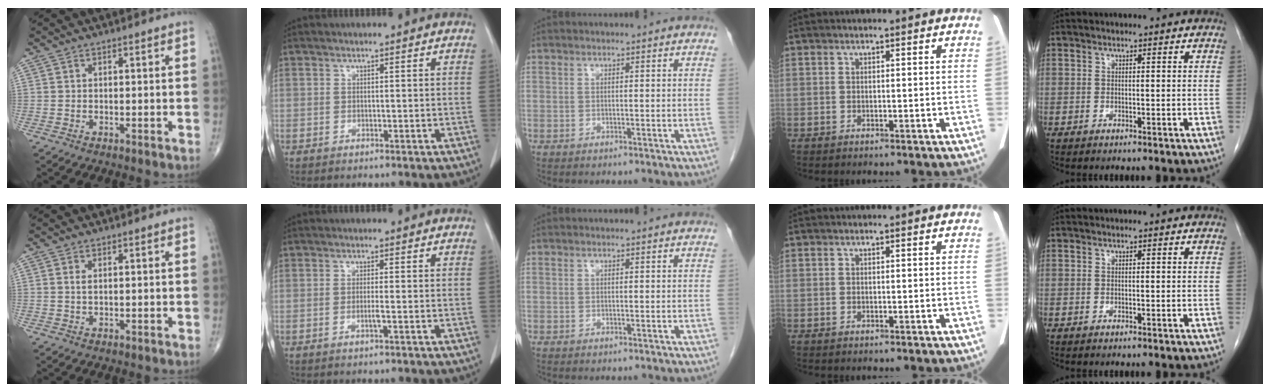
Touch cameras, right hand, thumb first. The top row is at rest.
{"thumb": {"total": 1.2, "force": [0.4, 0.5, 1.0], "torque": [-0.024, 0.003, 0.010]}, "index": {"total": 1.2, "force": [-0.4, -0.2, 1.1], "torque": [-0.024, -0.002, -0.007]}}